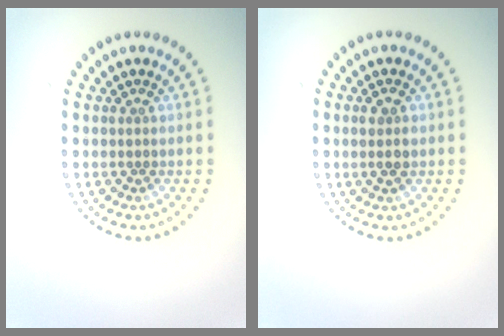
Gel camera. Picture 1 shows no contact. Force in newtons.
{"total": 1.5, "press": 1.5, "slide": 0.4}